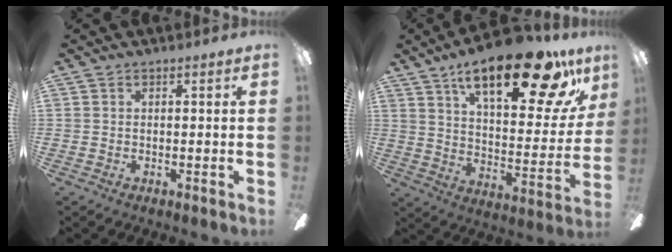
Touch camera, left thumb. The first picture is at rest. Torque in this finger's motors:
{"motor_torque": [0.50, 0.67, 1.36, -1.41, 0.26]}